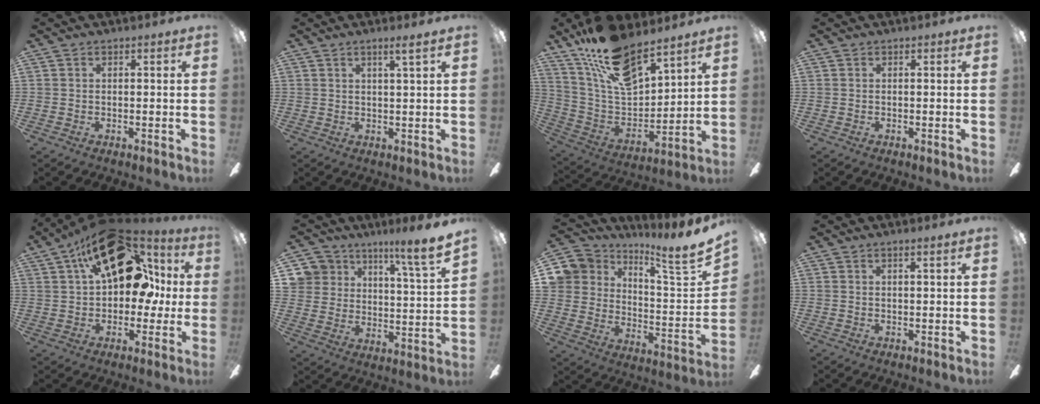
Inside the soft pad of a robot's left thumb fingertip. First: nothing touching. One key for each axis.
{"total": 2.8, "fx": 2.0, "fy": -0.3, "fz": 1.9, "tx": -0.033, "ty": -0.006, "tz": 0.031}
{"total": 18.7, "fx": 14.0, "fy": 7.2, "fz": 9.9, "tx": -0.190, "ty": -0.087, "tz": 0.253}
{"total": 0.0}
{"total": 23.9, "fx": 10.1, "fy": 12.9, "fz": 17.4, "tx": -0.260, "ty": -0.033, "tz": 0.171}
{"total": 11.7, "fx": 10.1, "fy": 4.0, "fz": 4.4, "tx": -0.079, "ty": -0.071, "tz": 0.180}
{"total": 11.8, "fx": 9.0, "fy": 5.2, "fz": 5.5, "tx": -0.081, "ty": -0.077, "tz": 0.153}
{"total": 1.2, "fx": 0.9, "fy": -0.1, "fz": 0.8, "tx": -0.016, "ty": -0.002, "tz": 0.015}